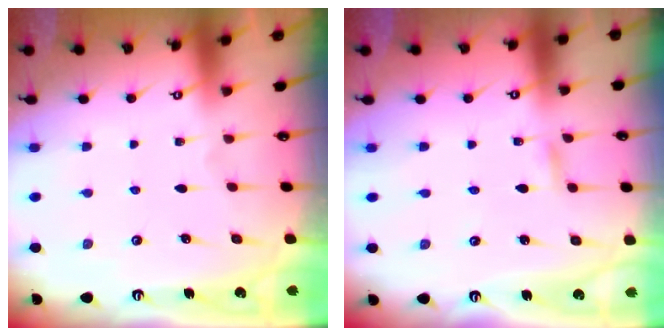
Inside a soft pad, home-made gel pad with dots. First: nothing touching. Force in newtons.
{"total": 1.4, "press": 1.4, "slide": 0.0}